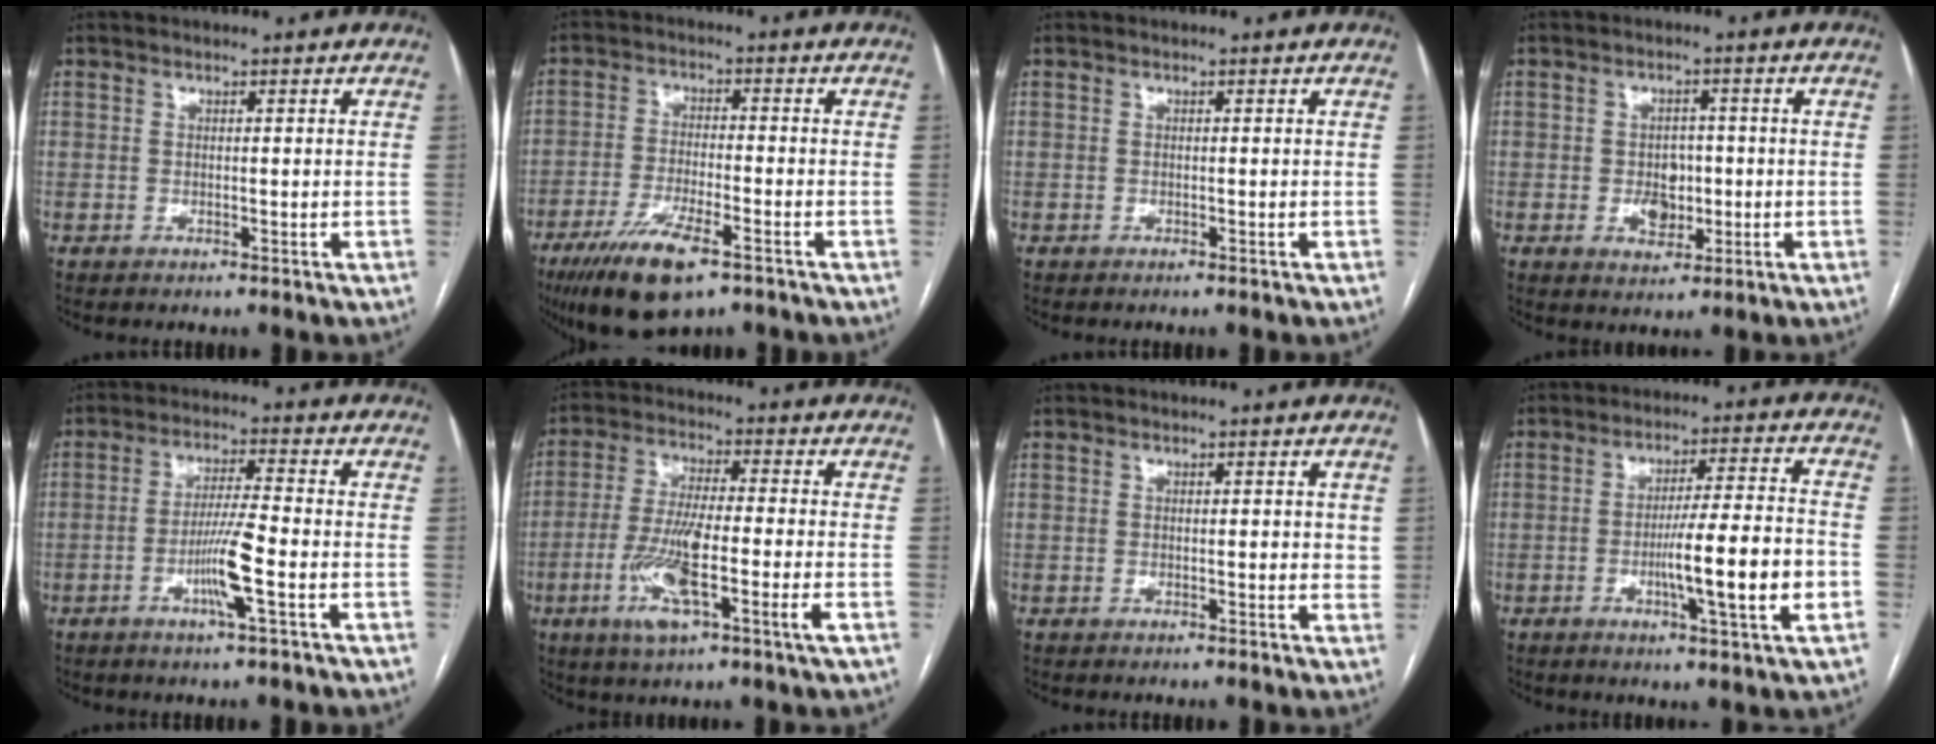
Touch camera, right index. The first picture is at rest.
{"total": 10.9, "force": [-6.8, 2.6, 8.1], "torque": [-0.152, -0.021, -0.115]}
{"total": 0.0}
{"total": 4.5, "force": [-0.7, 3.2, 3.1], "torque": [-0.047, 0.005, -0.002]}
{"total": 7.0, "force": [-2.4, -0.4, 6.6], "torque": [-0.130, -0.006, -0.047]}
{"total": 12.1, "force": [-4.0, 0.6, 11.4], "torque": [-0.225, -0.012, -0.075]}
{"total": 1.8, "force": [0.5, 0.8, 1.5], "torque": [-0.016, -0.002, 0.002]}
{"total": 11.9, "force": [-3.0, -0.2, 11.5], "torque": [-0.186, -0.004, -0.051]}